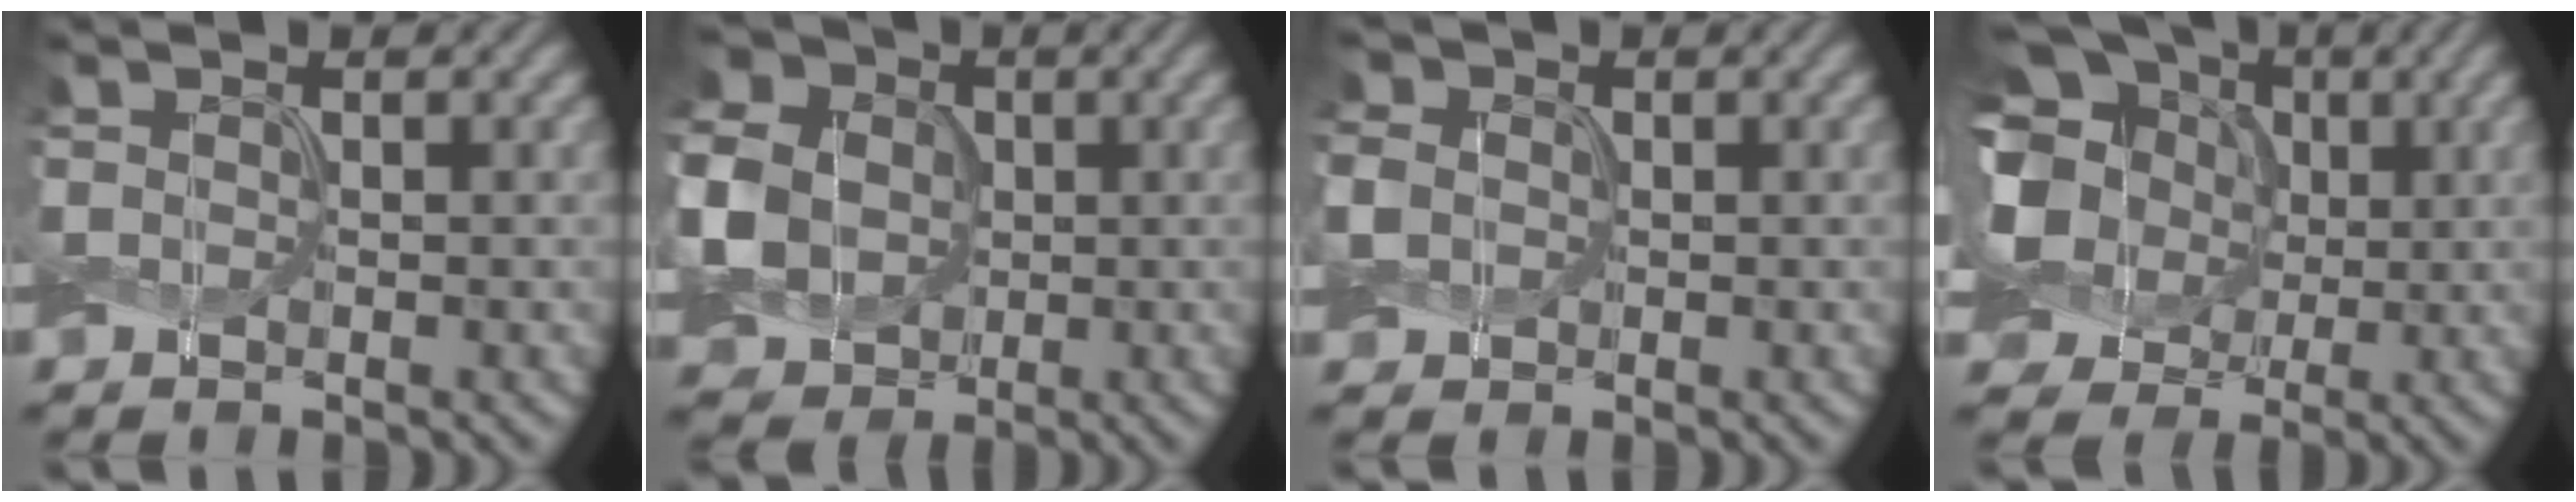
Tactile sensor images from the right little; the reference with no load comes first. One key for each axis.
{"total": 12.6, "fx": 1.0, "fy": 10.9, "fz": 6.1, "tx": -0.170, "ty": 0.015, "tz": 0.006}
{"total": 5.0, "fx": 0.9, "fy": 4.3, "fz": 2.3, "tx": -0.078, "ty": 0.018, "tz": 0.003}
{"total": 14.7, "fx": 2.6, "fy": 12.2, "fz": 7.8, "tx": -0.205, "ty": 0.039, "tz": 0.021}